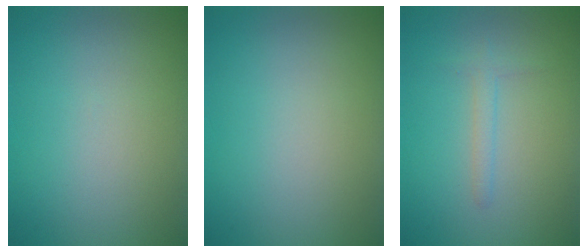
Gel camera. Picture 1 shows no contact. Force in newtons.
{"total": 0.0}
{"total": 1.2, "press": 1.2, "slide": 0.1}